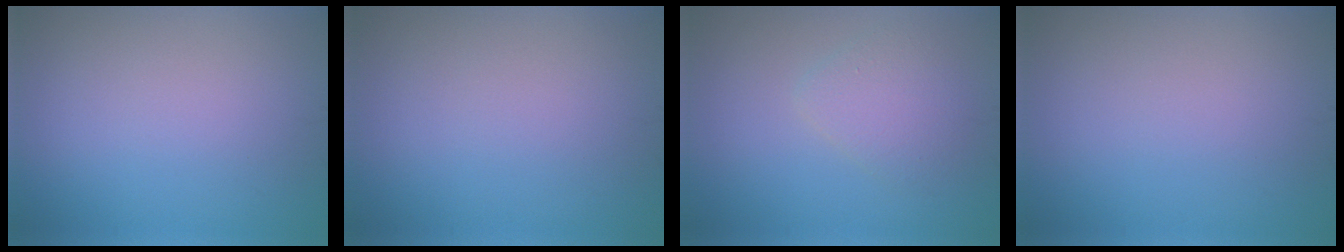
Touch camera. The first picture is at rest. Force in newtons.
{"total": 0.0}
{"total": 2.4, "press": 2.4, "slide": 0.2}
{"total": 0.0}